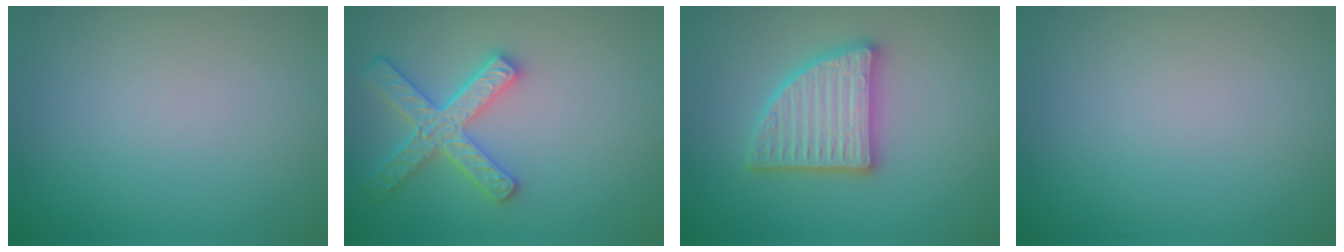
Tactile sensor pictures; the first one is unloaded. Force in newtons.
{"total": 4.2, "press": 3.9, "slide": 1.7}
{"total": 4.9, "press": 4.8, "slide": 0.8}
{"total": 0.0}